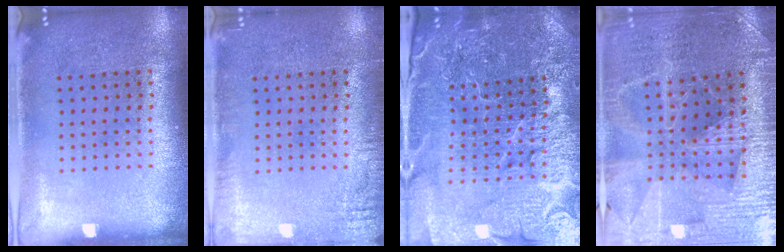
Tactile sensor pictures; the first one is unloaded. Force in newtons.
{"total": 1.8, "press": 1.8, "slide": 0.1}
{"total": 5.7, "press": 5.2, "slide": 2.4}
{"total": 3.4, "press": 3.3, "slide": 0.7}